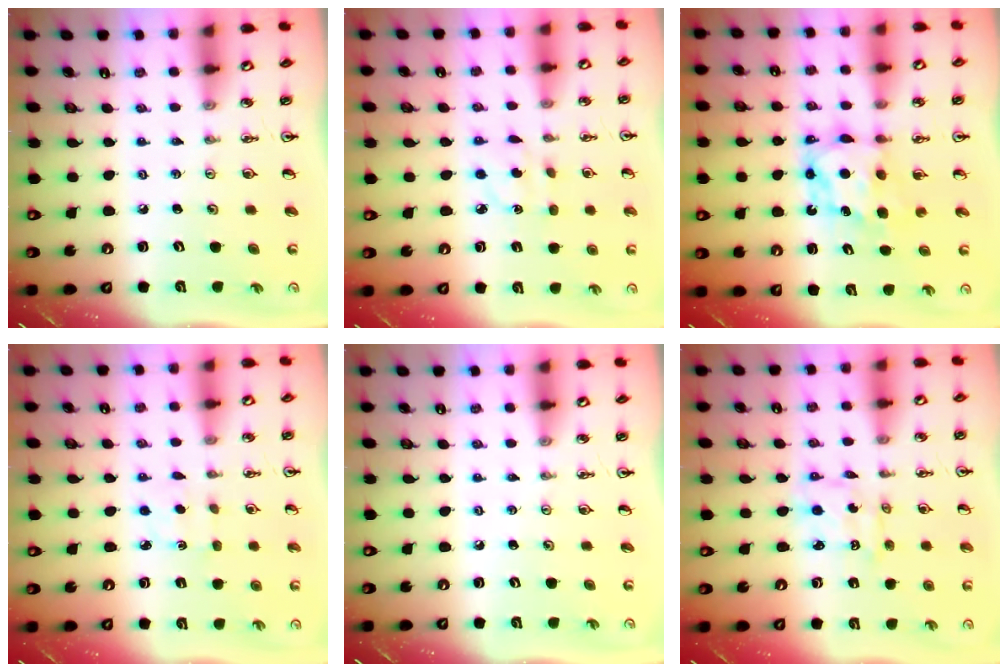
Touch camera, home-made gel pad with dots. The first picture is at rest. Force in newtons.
{"total": 3.3, "press": 3.2, "slide": 0.8}
{"total": 6.9, "press": 6.8, "slide": 0.4}
{"total": 1.9, "press": 1.9, "slide": 0.4}
{"total": 0.0}
{"total": 2.4, "press": 2.4, "slide": 0.1}